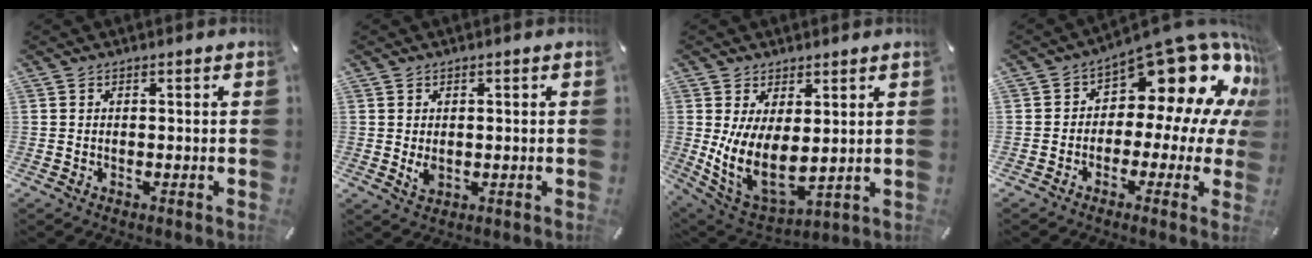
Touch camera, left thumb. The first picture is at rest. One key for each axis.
{"total": 2.6, "fx": -0.3, "fy": 1.9, "fz": 1.8, "tx": -0.046, "ty": -0.002, "tz": -0.008}
{"total": 11.4, "fx": 1.7, "fy": 6.9, "fz": 8.9, "tx": -0.190, "ty": -0.035, "tz": 0.040}
{"total": 17.4, "fx": 8.7, "fy": 9.2, "fz": 12.0, "tx": -0.159, "ty": -0.077, "tz": 0.142}